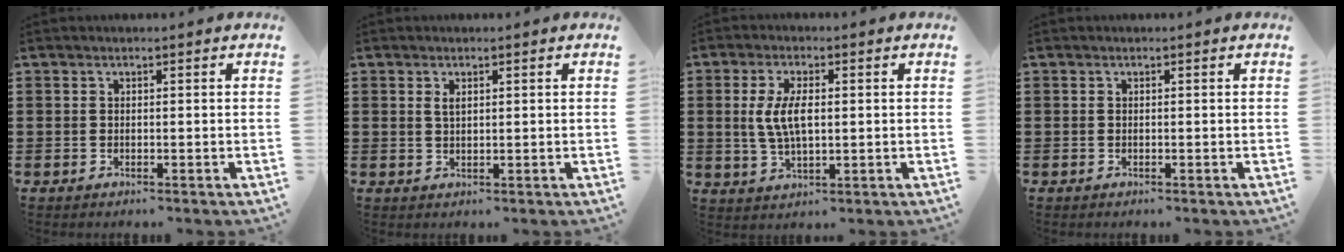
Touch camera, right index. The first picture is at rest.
{"total": 1.3, "force": [0.7, 0.5, 1.1], "torque": [-0.023, 0.002, 0.011]}
{"total": 5.9, "force": [0.5, 2.5, 5.4], "torque": [-0.121, 0.003, 0.003]}
{"total": 0.0}